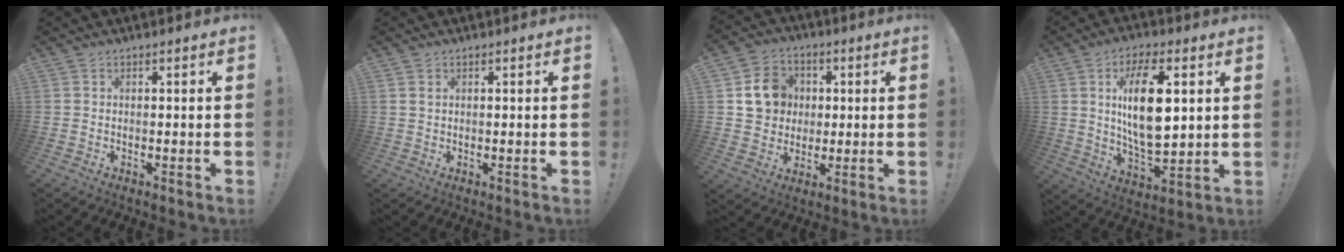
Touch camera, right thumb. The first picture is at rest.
{"total": 1.2, "force": [0.7, 0.8, 0.7], "torque": [-0.007, 0.000, 0.010]}
{"total": 11.6, "force": [2.2, 10.6, 4.0], "torque": [-0.040, -0.003, 0.051]}
{"total": 17.0, "force": [4.2, 7.9, 14.5], "torque": [-0.249, -0.005, 0.064]}